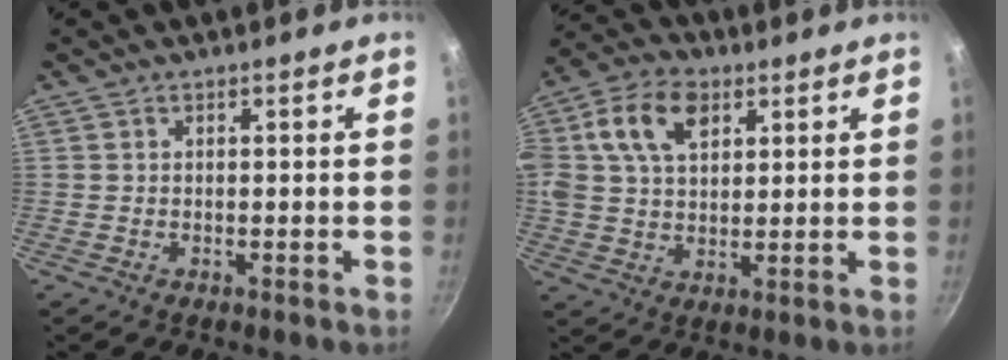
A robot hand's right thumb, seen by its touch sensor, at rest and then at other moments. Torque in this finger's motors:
{"motor_torque": [2.01, 2.20, 1.99, 0.42, 0.73]}